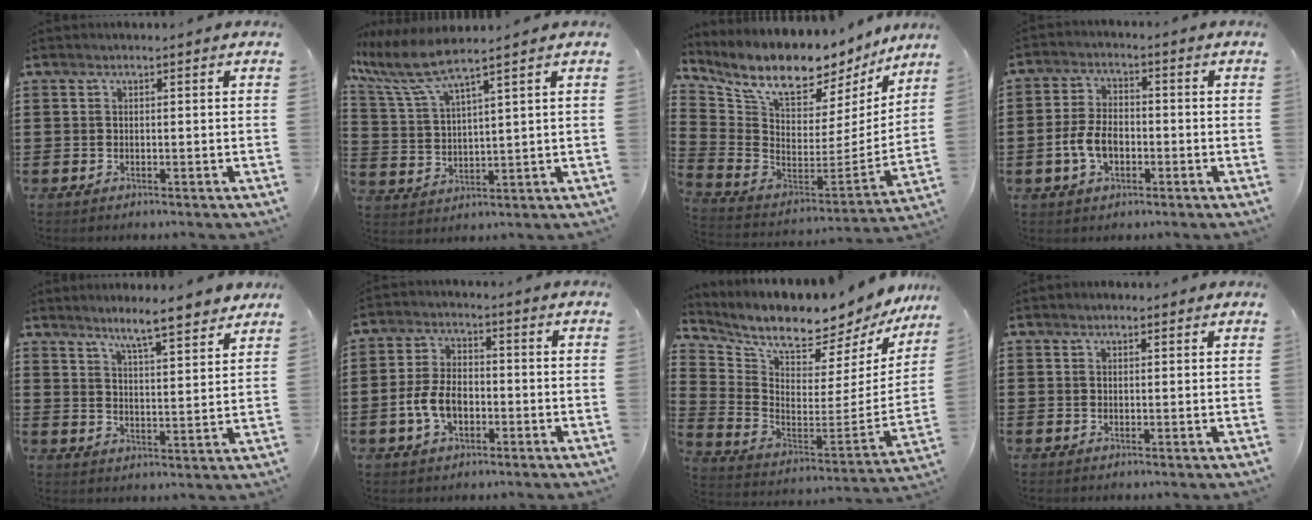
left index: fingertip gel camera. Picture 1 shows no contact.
{"total": 7.5, "force": [5.8, 0.8, 4.7], "torque": [-0.129, -0.030, 0.096]}
{"total": 9.7, "force": [8.2, 3.3, 4.0], "torque": [-0.107, -0.071, 0.141]}
{"total": 6.1, "force": [-1.7, 3.6, 4.6], "torque": [-0.107, 0.001, -0.037]}
{"total": 6.4, "force": [5.8, 0.0, 2.8], "torque": [-0.065, -0.029, 0.099]}
{"total": 6.6, "force": [-1.9, 4.0, 4.9], "torque": [-0.121, 0.000, -0.043]}
{"total": 7.1, "force": [6.6, 0.8, 2.4], "torque": [-0.070, -0.081, 0.102]}
{"total": 1.1, "force": [0.9, 0.6, 0.4], "torque": [-0.009, 0.005, 0.016]}